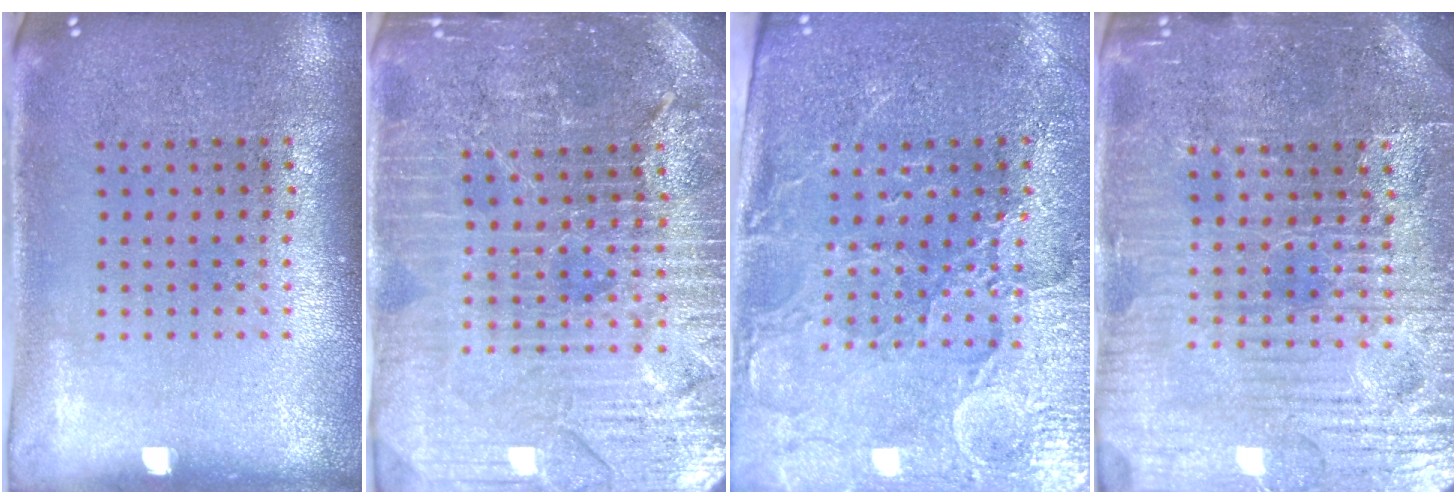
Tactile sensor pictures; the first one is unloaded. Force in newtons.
{"total": 4.9, "press": 4.6, "slide": 1.7}
{"total": 3.5, "press": 3.4, "slide": 1.1}
{"total": 4.8, "press": 4.7, "slide": 1.2}